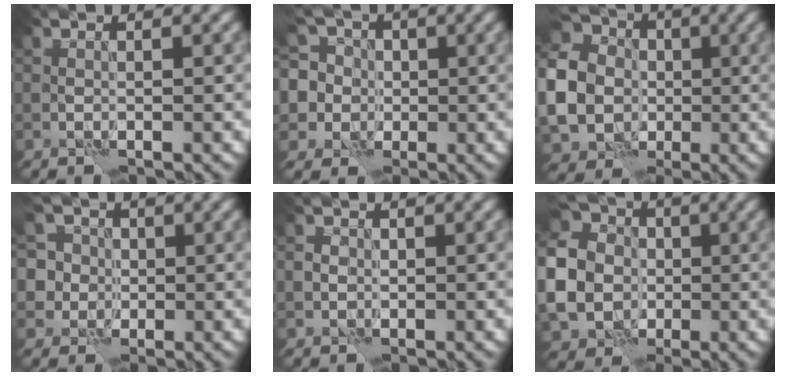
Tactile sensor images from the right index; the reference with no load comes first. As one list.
[{"total": 7.3, "force": [0.9, 6.8, 2.6], "torque": [-0.060, 0.033, -0.026]}, {"total": 16.9, "force": [-1.3, 15.4, 6.9], "torque": [-0.191, -0.008, -0.055]}, {"total": 8.5, "force": [2.7, 7.5, 3.0], "torque": [-0.068, 0.037, 0.023]}, {"total": 1.2, "force": [0.0, 1.2, 0.2], "torque": [-0.002, 0.000, -0.001]}, {"total": 12.3, "force": [-1.2, 11.0, 5.3], "torque": [-0.141, -0.014, -0.045]}]